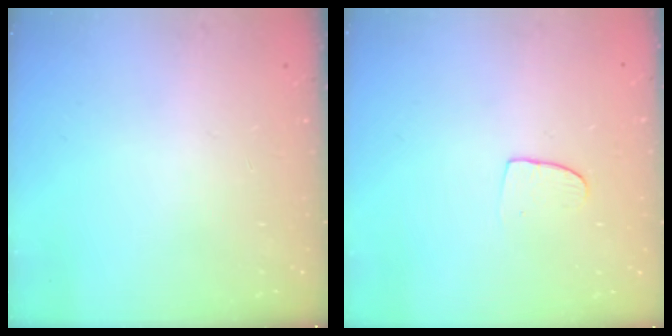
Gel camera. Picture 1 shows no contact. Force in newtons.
{"total": 6.3, "press": 6.2, "slide": 0.6}